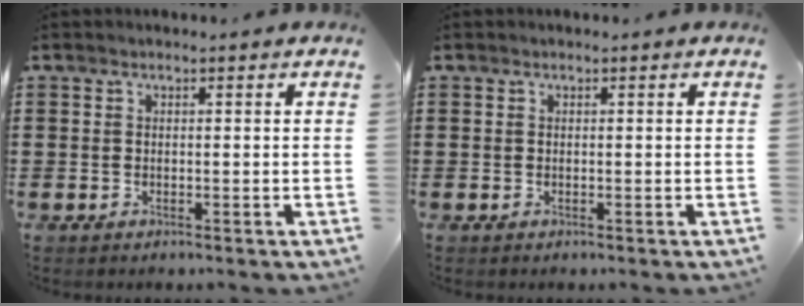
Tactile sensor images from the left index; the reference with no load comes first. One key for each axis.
{"total": 0.0}